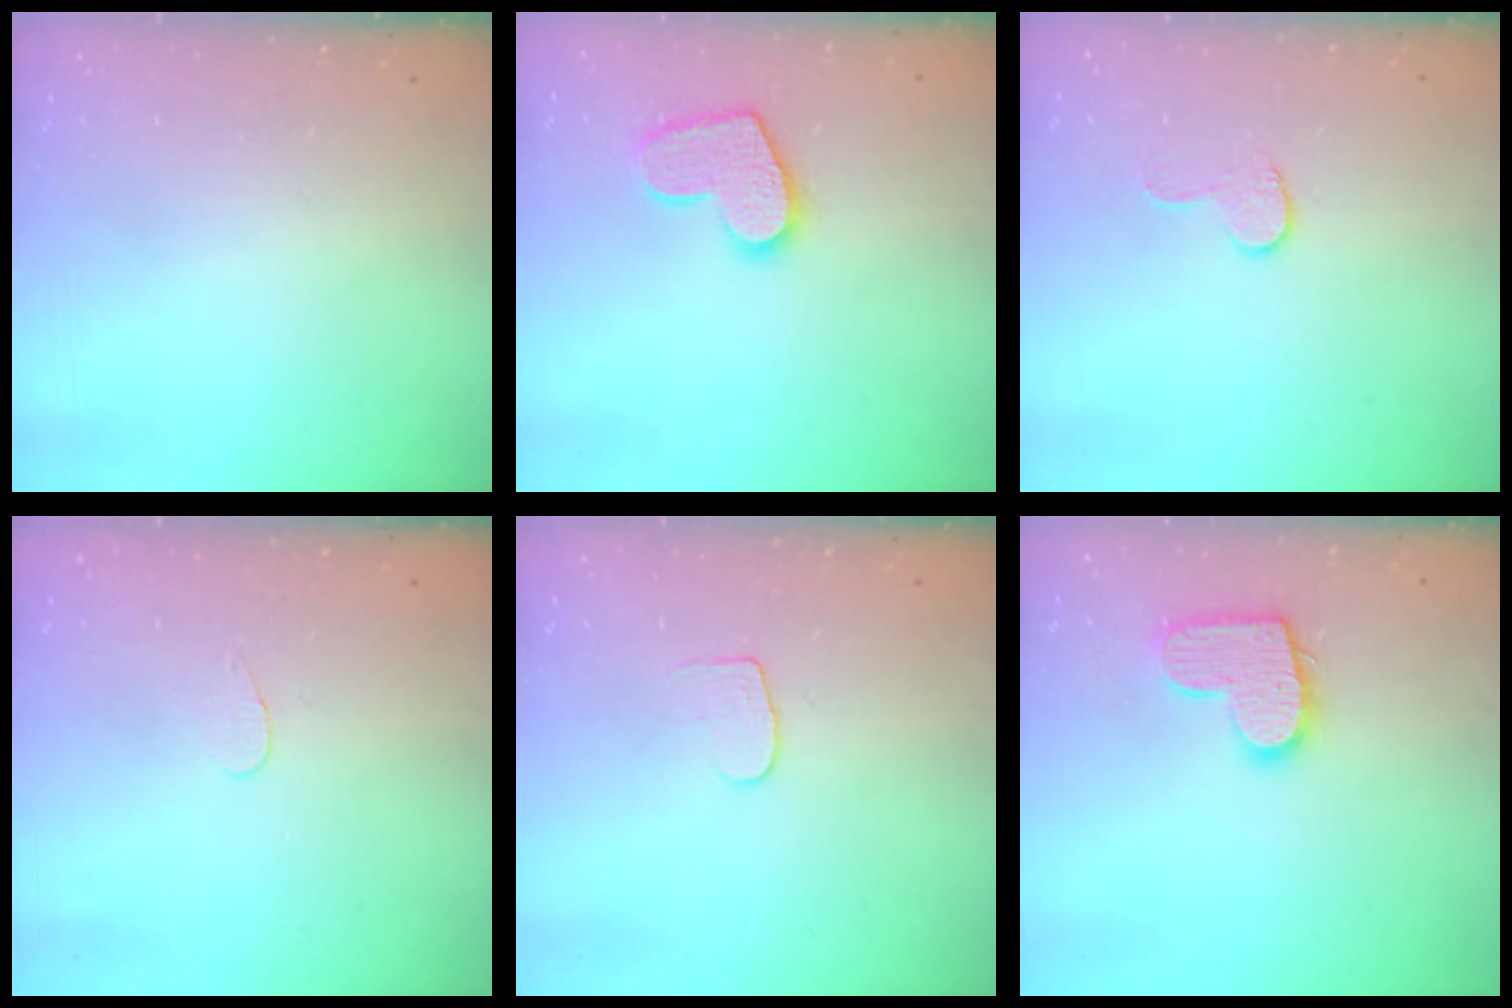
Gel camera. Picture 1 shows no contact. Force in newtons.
{"total": 12.1, "press": 12.0, "slide": 0.8}
{"total": 6.2, "press": 6.2, "slide": 0.6}
{"total": 3.4, "press": 3.4, "slide": 0.4}
{"total": 4.3, "press": 4.3, "slide": 0.5}
{"total": 12.0, "press": 11.9, "slide": 0.6}